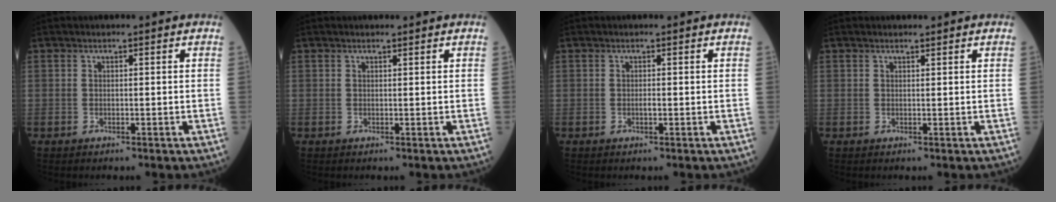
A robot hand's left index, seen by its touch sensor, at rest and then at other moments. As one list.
[{"total": 0.7, "force": [0.6, 0.0, 0.2], "torque": [-0.009, 0.006, 0.012]}, {"total": 0.6, "force": [-0.1, 0.2, 0.5], "torque": [-0.011, 0.000, -0.002]}, {"total": 0.9, "force": [0.9, 0.1, 0.3], "torque": [-0.009, 0.007, 0.016]}]